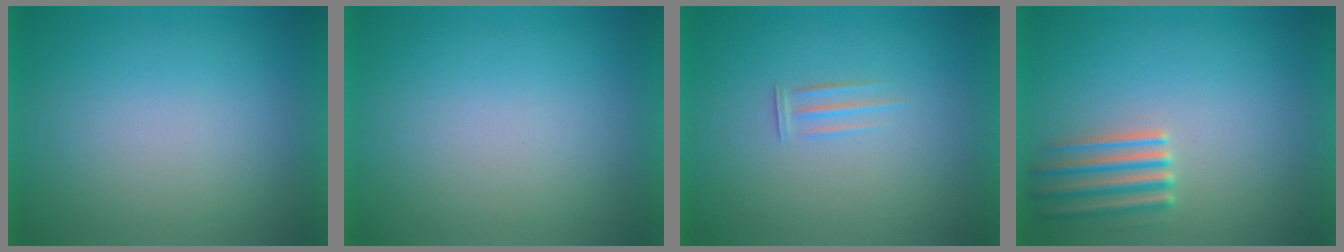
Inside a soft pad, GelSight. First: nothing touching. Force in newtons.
{"total": 0.0}
{"total": 1.9}
{"total": 3.8}